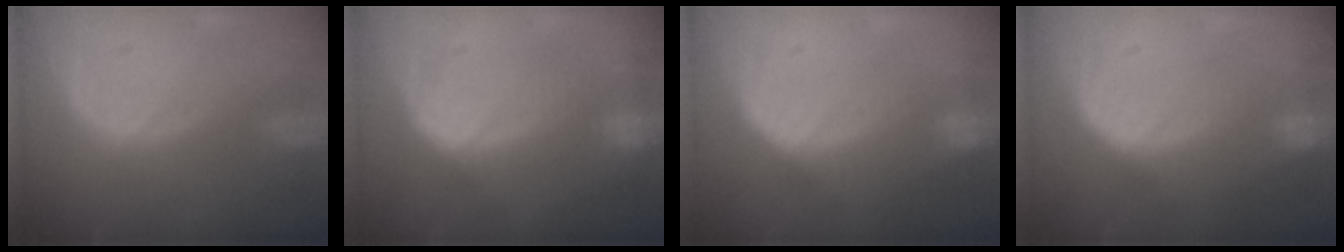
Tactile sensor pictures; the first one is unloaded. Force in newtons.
{"total": 7.5, "press": 7.5, "slide": 0.2}
{"total": 7.2, "press": 6.6, "slide": 3.0}
{"total": 7.5, "press": 6.7, "slide": 3.4}